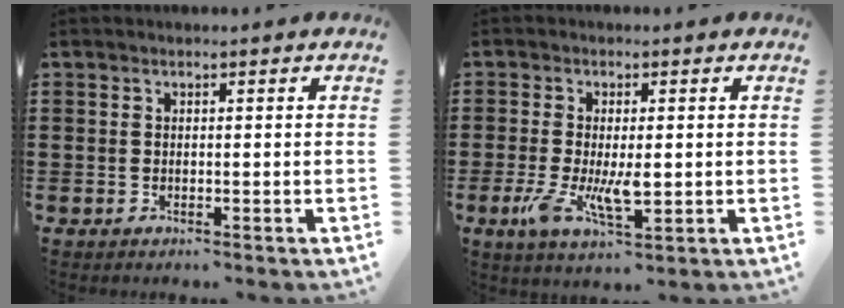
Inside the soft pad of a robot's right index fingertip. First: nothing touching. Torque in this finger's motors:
{"motor_torque": [0.86, -0.50, 0.68, 0.13]}